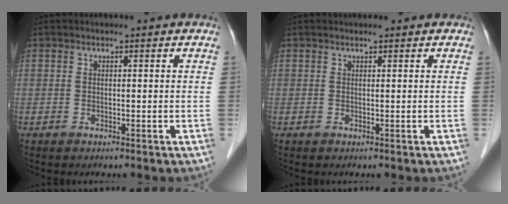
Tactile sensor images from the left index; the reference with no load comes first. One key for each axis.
{"total": 0.7, "fx": 0.6, "fy": 0.3, "fz": 0.2, "tx": -0.011, "ty": 0.007, "tz": 0.009}